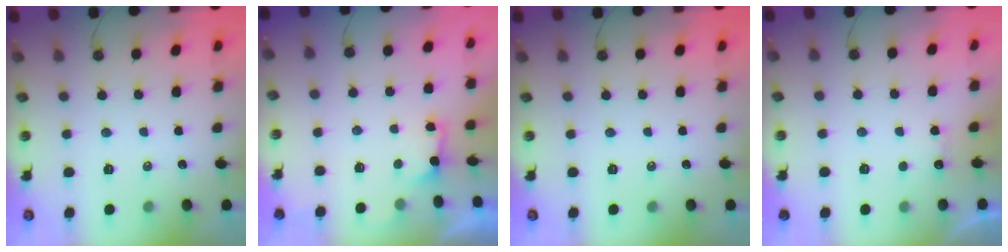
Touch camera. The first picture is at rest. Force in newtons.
{"total": 2.5, "press": 2.3, "slide": 0.8}
{"total": 0.0}
{"total": 5.5, "press": 5.4, "slide": 1.0}